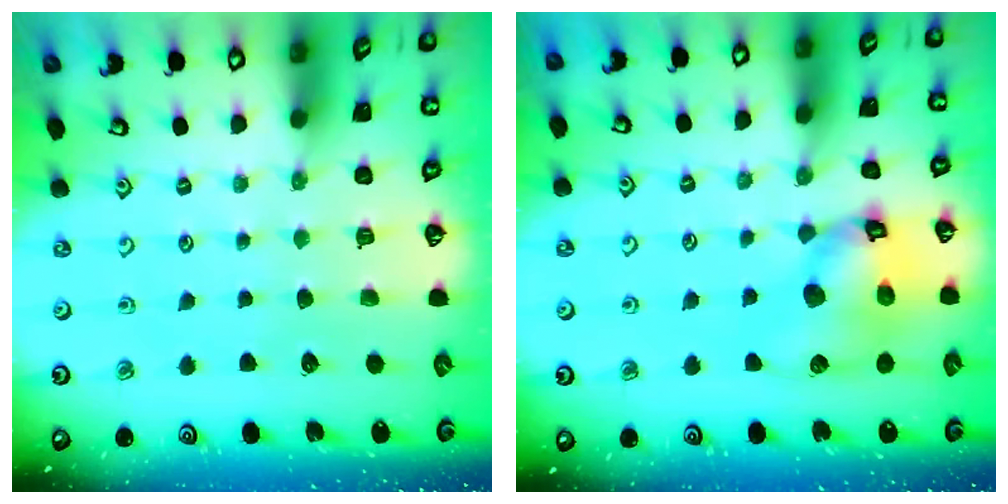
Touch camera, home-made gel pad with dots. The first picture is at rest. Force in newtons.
{"total": 13.5, "press": 13.3, "slide": 1.7}